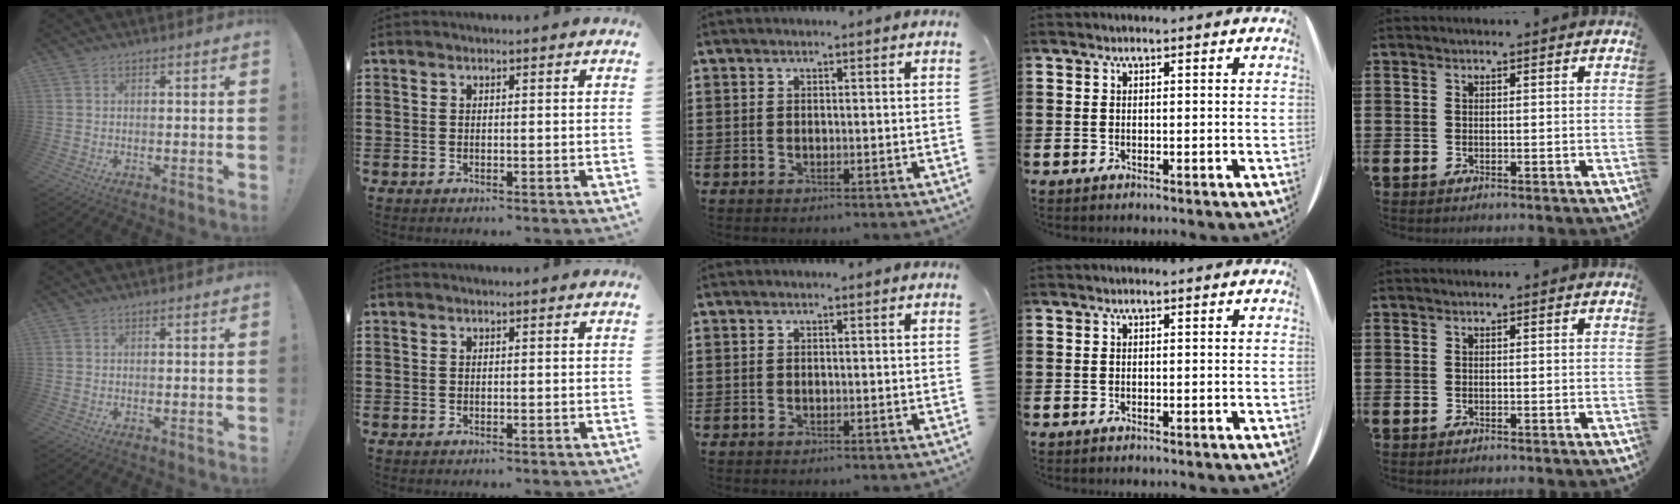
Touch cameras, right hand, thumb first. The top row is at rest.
{}